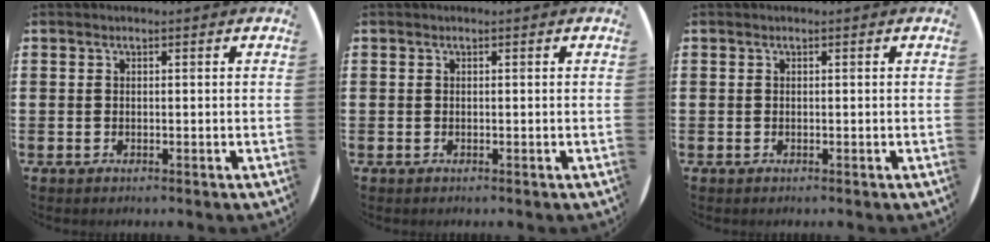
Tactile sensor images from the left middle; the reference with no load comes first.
{"total": 0.0}
{"total": 0.0}